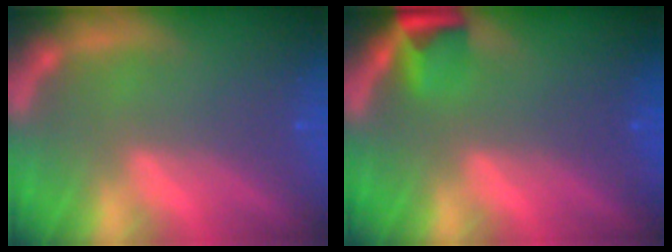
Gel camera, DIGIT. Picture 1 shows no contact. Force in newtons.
{"total": 2.9}